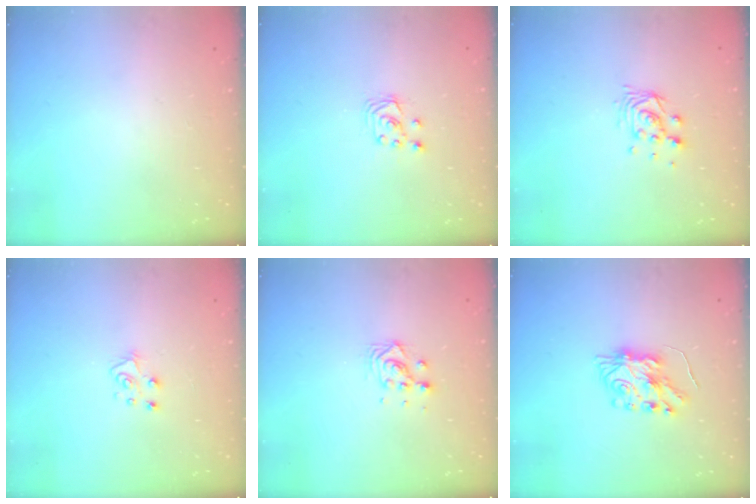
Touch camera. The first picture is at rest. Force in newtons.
{"total": 3.0, "press": 3.0, "slide": 0.3}
{"total": 6.2, "press": 6.2, "slide": 0.1}
{"total": 6.3, "press": 6.3, "slide": 0.3}
{"total": 5.1, "press": 5.1, "slide": 0.1}
{"total": 7.3, "press": 7.3, "slide": 0.5}